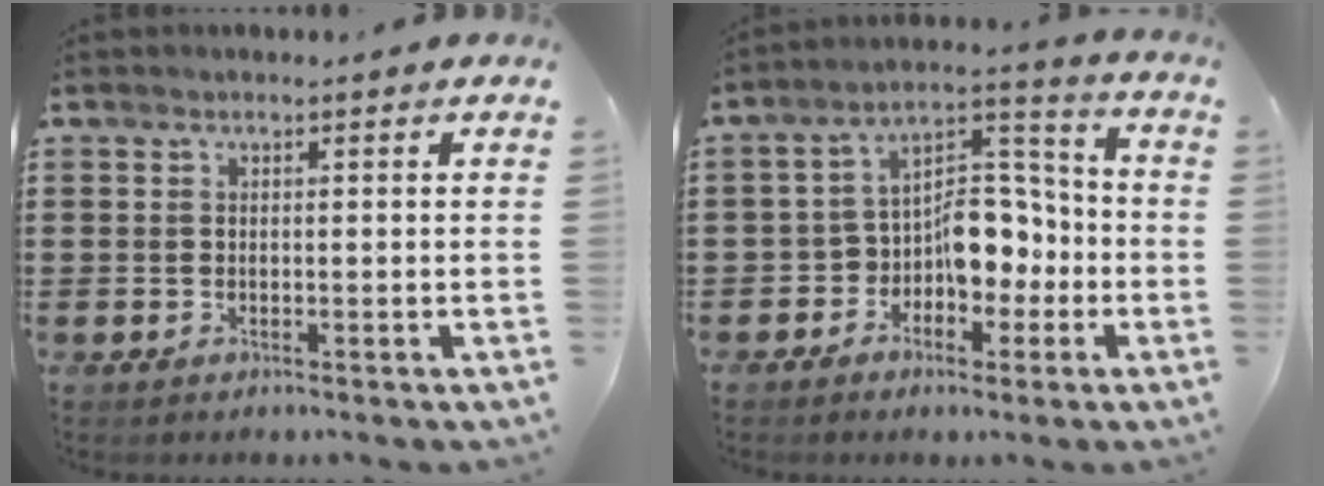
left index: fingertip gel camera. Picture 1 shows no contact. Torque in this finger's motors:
{"motor_torque": [0.45, 0.22, 0.68, 0.12]}